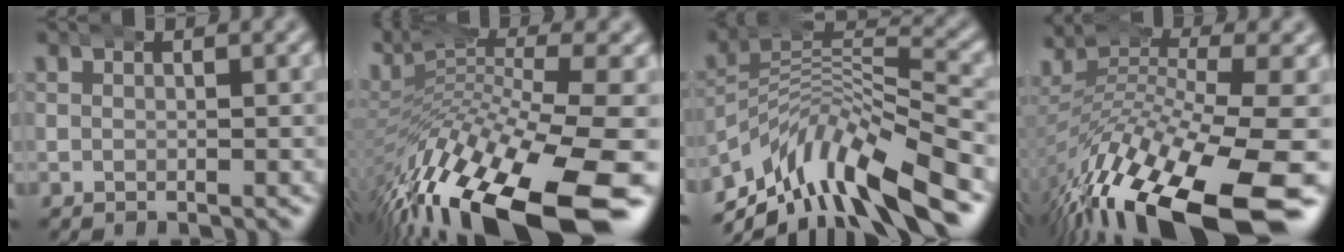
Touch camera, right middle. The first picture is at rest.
{"total": 13.5, "force": [-3.9, 6.0, 11.5], "torque": [-0.208, -0.021, -0.044]}
{"total": 10.3, "force": [-4.7, 5.8, 7.1], "torque": [-0.095, 0.008, -0.087]}
{"total": 13.1, "force": [-5.6, 6.1, 10.1], "torque": [-0.186, -0.031, -0.065]}